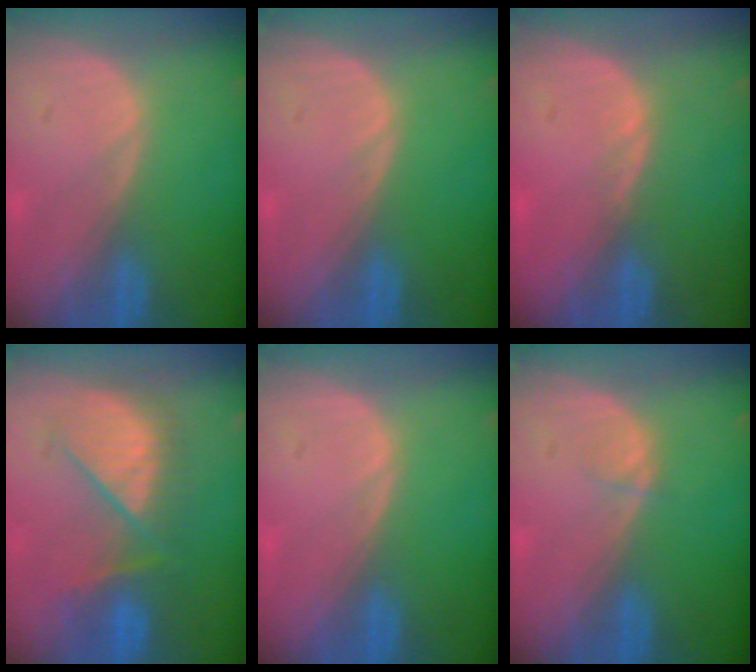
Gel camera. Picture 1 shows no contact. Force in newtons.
{"total": 0.0}
{"total": 0.7, "press": 0.7, "slide": 0.2}
{"total": 8.4, "press": 8.4, "slide": 0.6}
{"total": 0.0}
{"total": 0.8, "press": 0.8, "slide": 0.1}